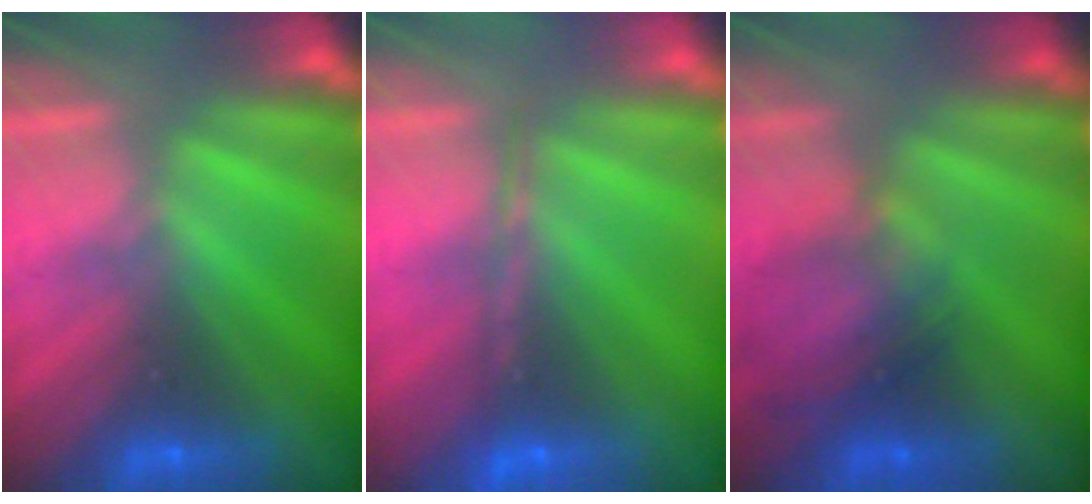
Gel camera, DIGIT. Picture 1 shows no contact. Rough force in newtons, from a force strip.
{"total": 1.7}
{"total": 2.1}